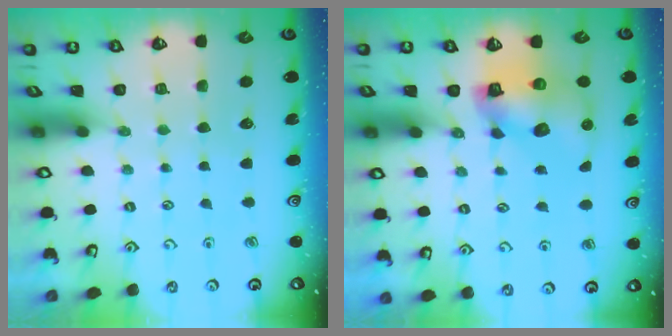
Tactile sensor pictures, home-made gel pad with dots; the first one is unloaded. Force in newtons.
{"total": 11.0, "press": 10.9, "slide": 1.8}